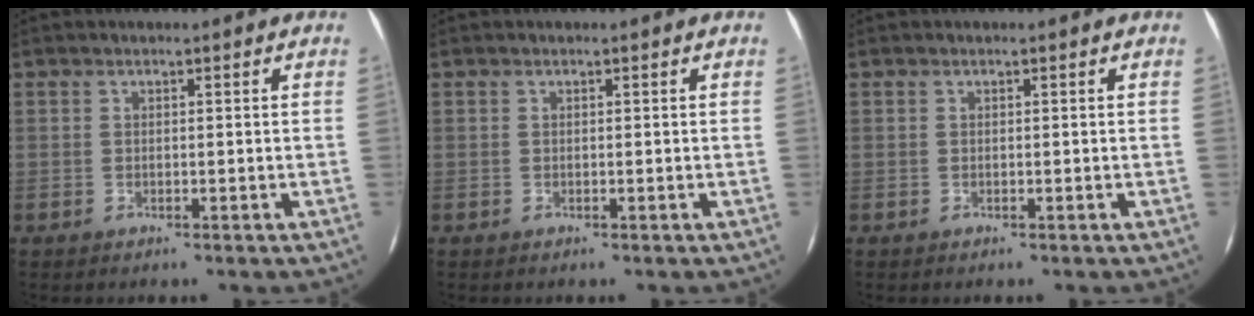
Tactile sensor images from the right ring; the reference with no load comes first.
{"total": 0.0}
{"total": 0.0}